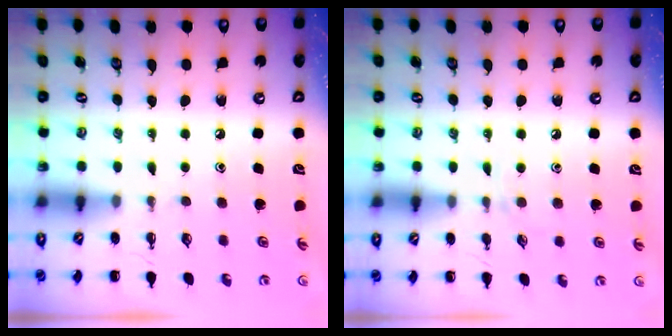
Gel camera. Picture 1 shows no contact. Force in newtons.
{"total": 2.5, "press": 2.3, "slide": 0.9}